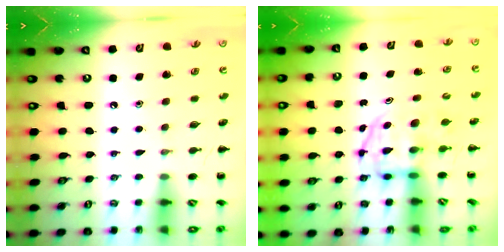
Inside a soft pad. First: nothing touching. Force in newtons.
{"total": 3.3, "press": 3.3, "slide": 0.5}